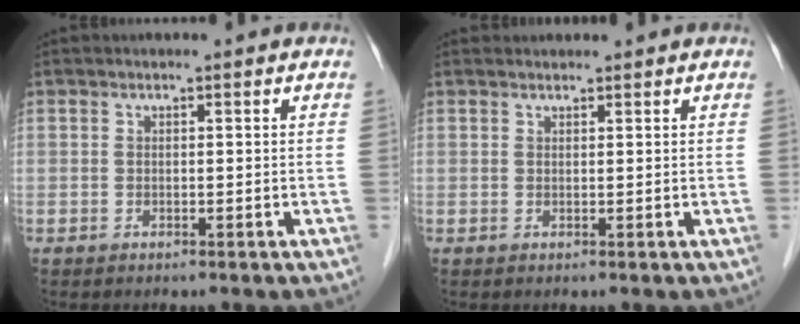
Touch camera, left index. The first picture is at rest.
{"total": 1.2, "force": [1.2, 0.3, 0.0], "torque": [-0.007, 0.015, 0.022]}